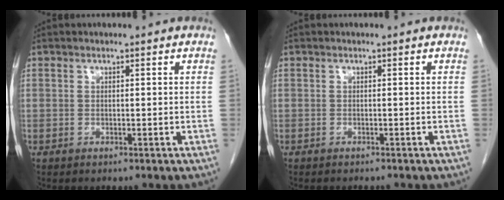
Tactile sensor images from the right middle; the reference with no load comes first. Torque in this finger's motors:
{"motor_torque": [0.00, 0.00, -0.02, 0.00]}